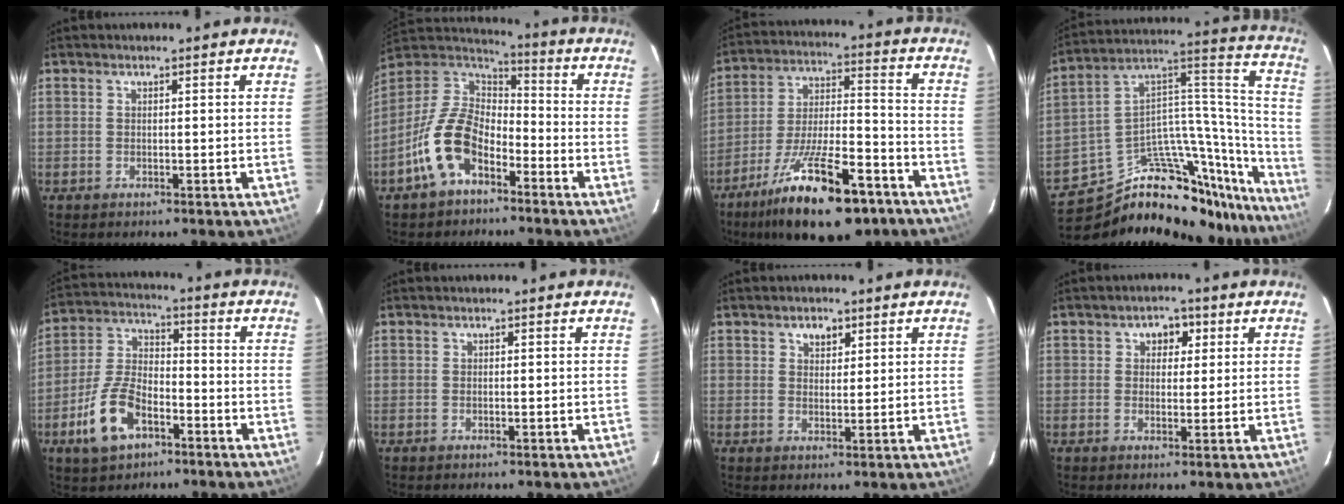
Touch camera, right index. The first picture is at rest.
{"total": 13.2, "force": [-6.8, 7.9, 8.2], "torque": [-0.175, 0.017, -0.131]}
{"total": 21.0, "force": [-13.8, 6.8, 14.4], "torque": [-0.259, -0.020, -0.218]}
{"total": 32.0, "force": [-27.2, 11.4, 12.4], "torque": [-0.125, 0.079, -0.413]}
{"total": 11.8, "force": [-6.0, 6.2, 8.0], "torque": [-0.175, 0.010, -0.110]}
{"total": 0.0}
{"total": 2.8, "force": [1.6, 1.9, 1.3], "torque": [-0.015, 0.005, 0.027]}
{"total": 3.5, "force": [1.3, 2.9, 1.6], "torque": [-0.016, 0.010, 0.018]}